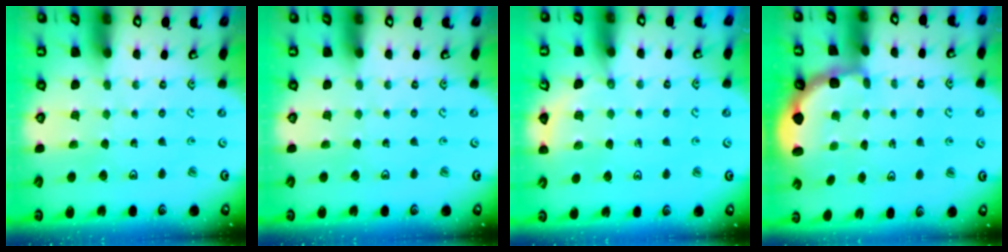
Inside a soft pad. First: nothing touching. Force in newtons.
{"total": 0.0}
{"total": 4.4, "press": 4.2, "slide": 1.5}
{"total": 2.8, "press": 2.3, "slide": 1.7}